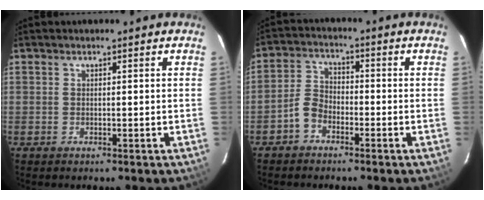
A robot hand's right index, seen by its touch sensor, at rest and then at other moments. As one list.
[{"total": 4.6, "force": [-3.0, 2.9, 2.1], "torque": [-0.048, 0.015, -0.063]}]